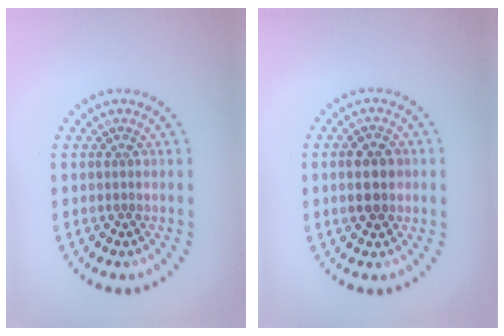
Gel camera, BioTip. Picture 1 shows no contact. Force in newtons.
{"total": 2.8, "press": 2.8, "slide": 0.1}